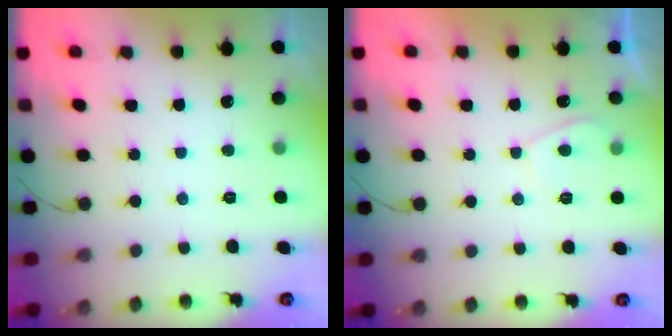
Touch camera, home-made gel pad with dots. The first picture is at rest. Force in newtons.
{"total": 2.4, "press": 2.3, "slide": 0.7}